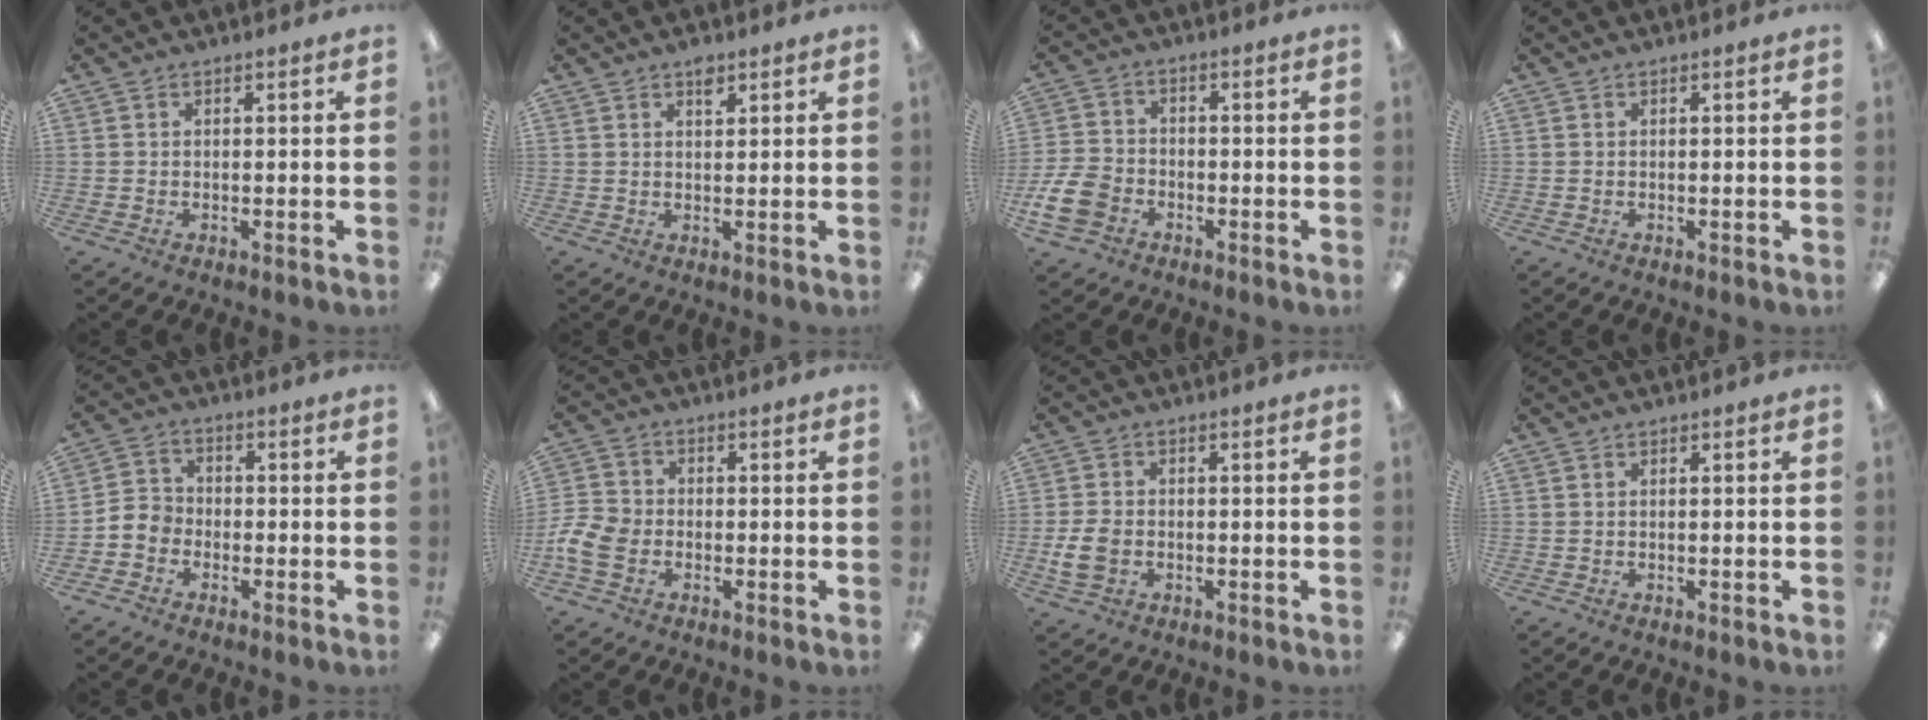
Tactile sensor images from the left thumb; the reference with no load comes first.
{"total": 2.6, "force": [1.8, 1.2, 1.4], "torque": [-0.016, -0.006, 0.029]}
{"total": 8.4, "force": [-3.8, 6.0, 4.4], "torque": [-0.103, 0.018, -0.070]}
{"total": 0.0}
{"total": 4.7, "force": [-2.5, 3.7, 1.5], "torque": [-0.023, 0.018, -0.043]}
{"total": 7.0, "force": [-2.4, 5.4, 3.7], "torque": [-0.085, 0.013, -0.043]}
{"total": 5.3, "force": [-1.4, 3.8, 3.5], "torque": [-0.076, 0.002, -0.025]}
{"total": 0.0}